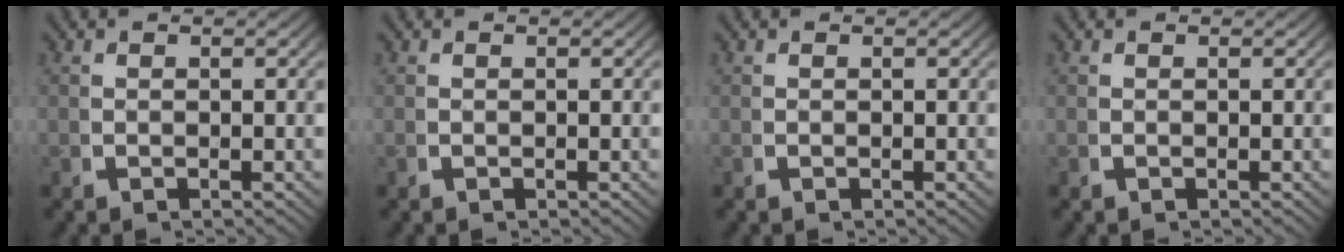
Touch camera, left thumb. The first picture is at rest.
{"total": 0.0}
{"total": 0.0}
{"total": 0.0}